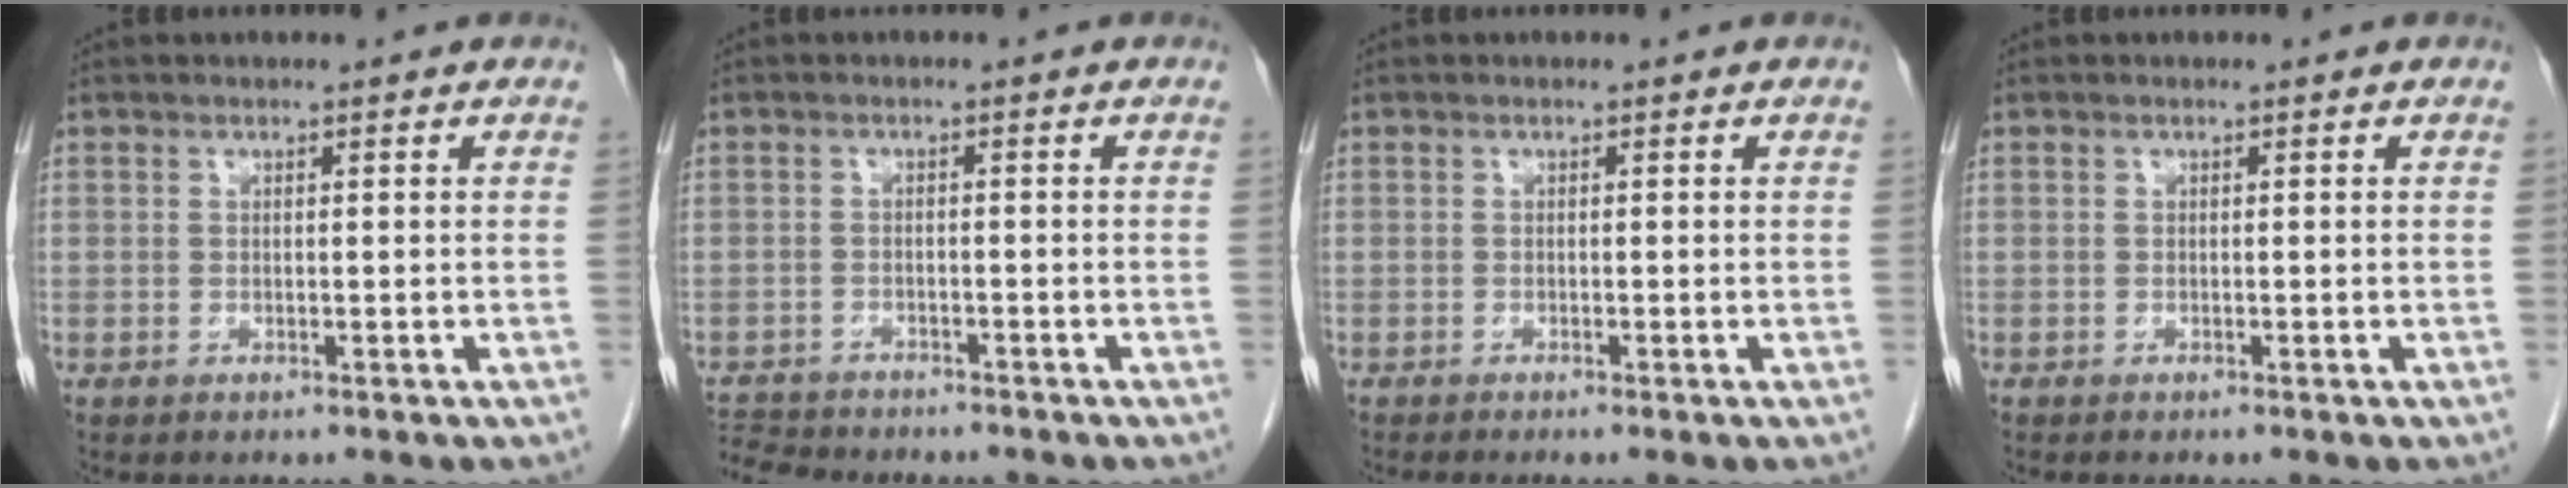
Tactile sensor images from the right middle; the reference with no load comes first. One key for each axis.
{"total": 6.6, "fx": -6.4, "fy": 1.3, "fz": 1.2, "tx": -0.022, "ty": -0.006, "tz": -0.103}
{"total": 1.6, "fx": -1.3, "fy": -0.4, "fz": 0.9, "tx": -0.011, "ty": 0.002, "tz": -0.020}
{"total": 0.0}